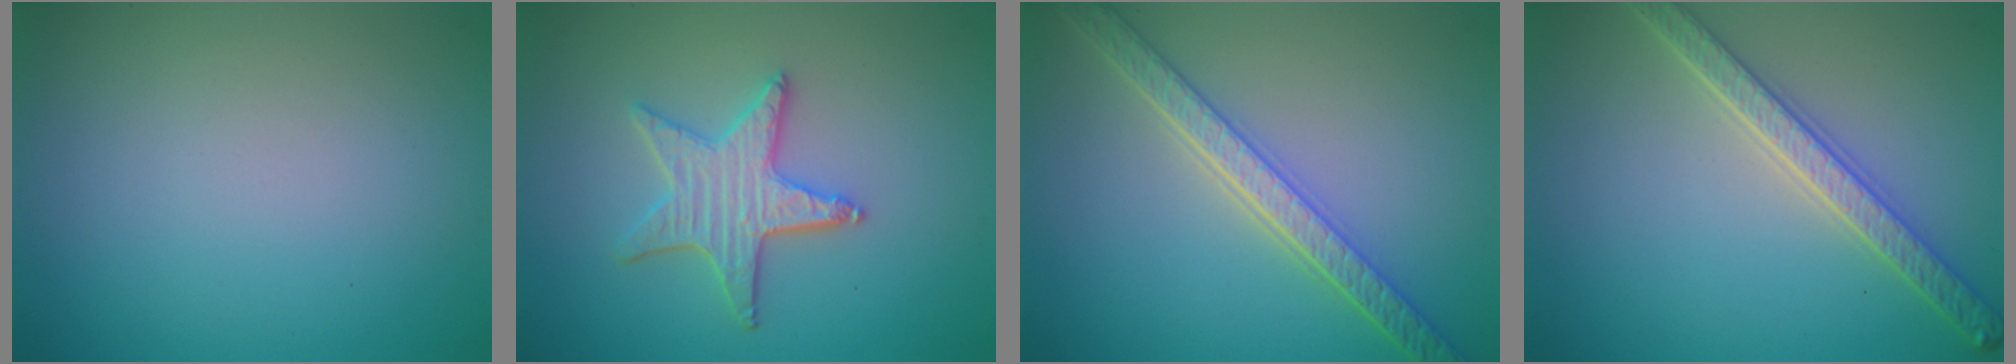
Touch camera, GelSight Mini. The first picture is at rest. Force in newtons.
{"total": 3.8, "press": 3.5, "slide": 1.6}
{"total": 4.5, "press": 4.0, "slide": 2.1}
{"total": 4.2, "press": 3.6, "slide": 2.2}